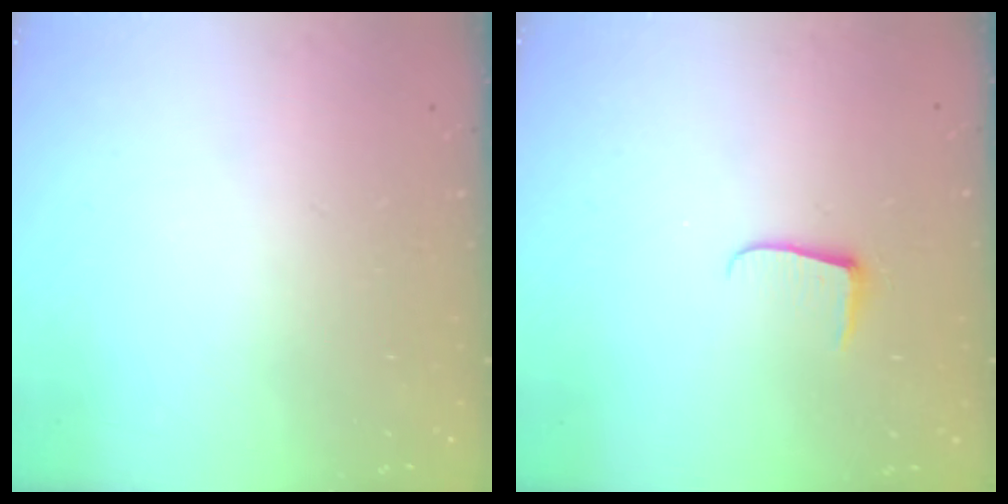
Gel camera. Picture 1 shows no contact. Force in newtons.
{"total": 4.9, "press": 4.8, "slide": 0.6}